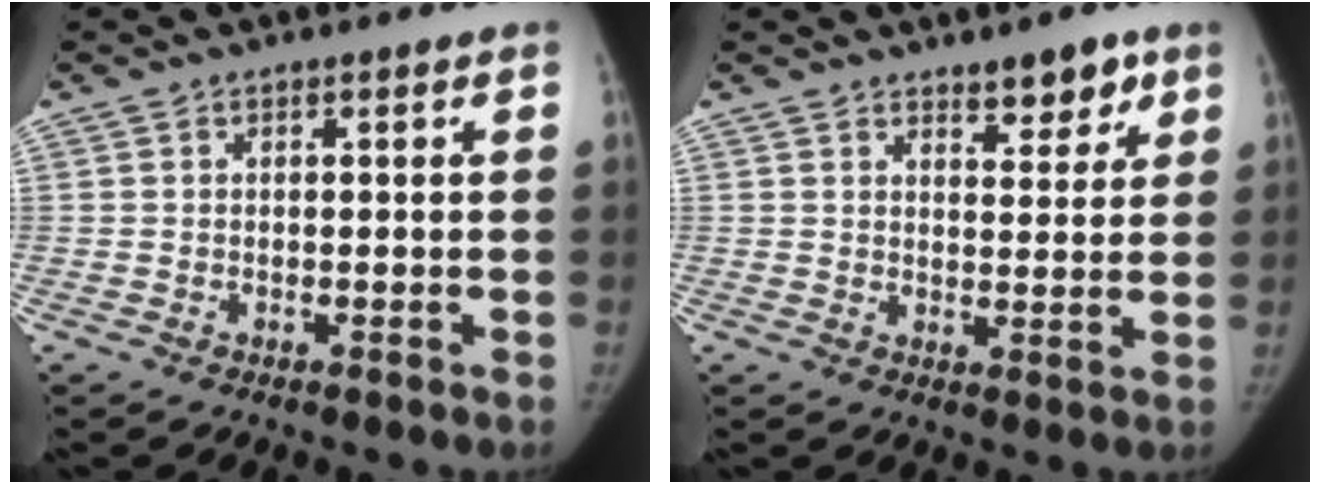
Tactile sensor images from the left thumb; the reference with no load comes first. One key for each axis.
{"total": 5.6, "fx": 3.9, "fy": 2.5, "fz": 3.2, "tx": -0.011, "ty": -0.026, "tz": 0.056}